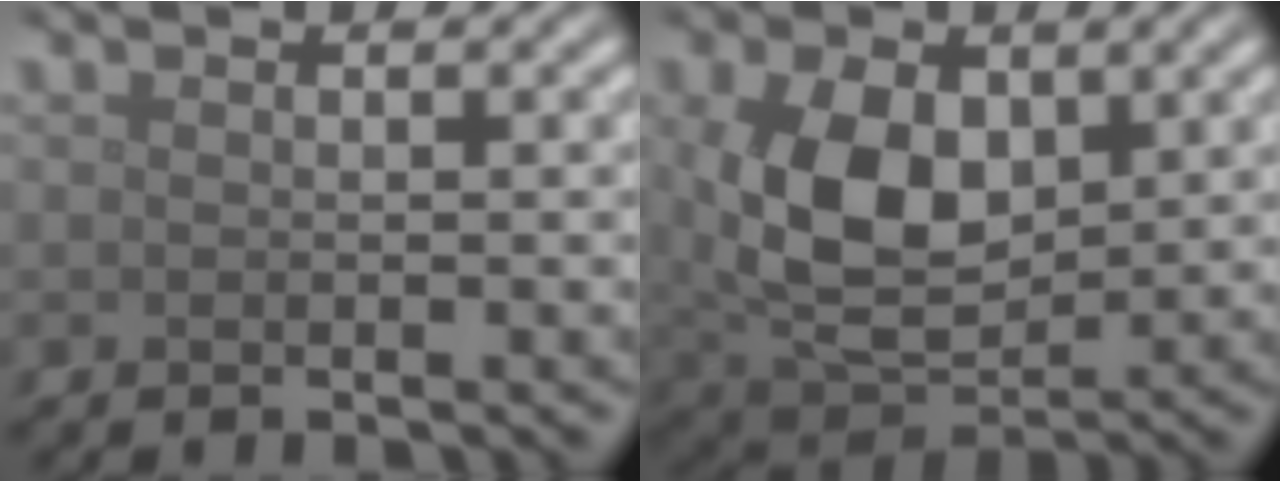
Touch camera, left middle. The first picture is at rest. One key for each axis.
{"total": 8.6, "fx": 1.5, "fy": 5.3, "fz": 6.5, "tx": -0.150, "ty": -0.005, "tz": 0.036}